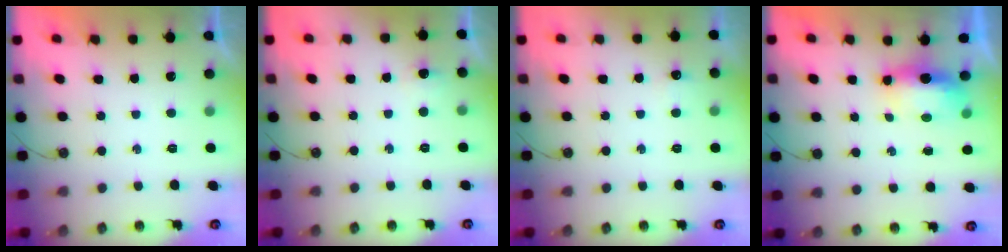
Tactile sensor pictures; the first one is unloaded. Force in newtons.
{"total": 4.9, "press": 4.4, "slide": 2.0}
{"total": 12.6, "press": 3.9, "slide": 12.0}
{"total": 6.3, "press": 6.3, "slide": 0.5}